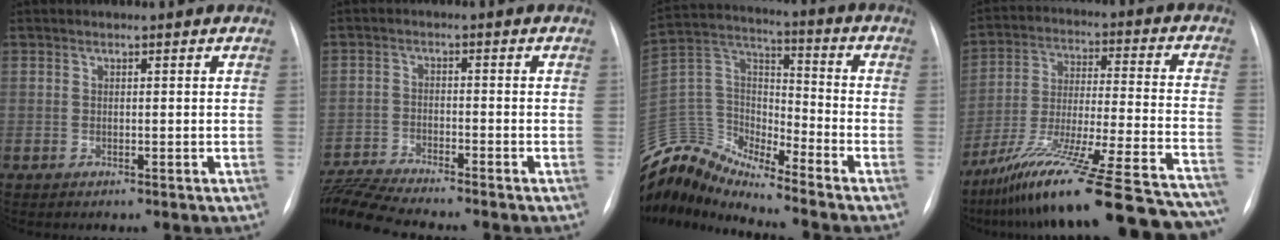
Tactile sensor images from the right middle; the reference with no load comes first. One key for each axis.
{"total": 9.0, "fx": -8.4, "fy": -1.2, "fz": 2.9, "tx": -0.056, "ty": -0.014, "tz": -0.151}
{"total": 12.0, "fx": -11.9, "fy": 0.6, "fz": 1.5, "tx": -0.036, "ty": 0.065, "tz": -0.235}
{"total": 30.8, "fx": -26.5, "fy": 1.6, "fz": 15.6, "tx": -0.189, "ty": -0.020, "tz": -0.393}